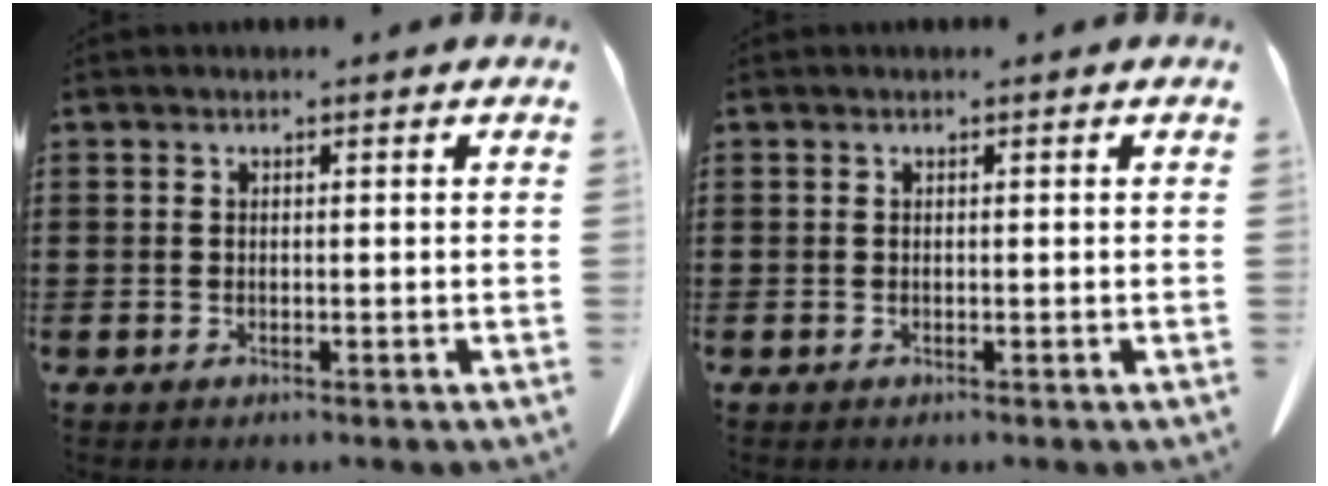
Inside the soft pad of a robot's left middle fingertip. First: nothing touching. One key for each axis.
{"total": 0.0}